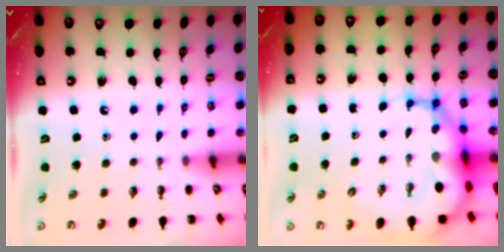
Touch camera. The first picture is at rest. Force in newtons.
{"total": 14.3, "press": 13.8, "slide": 4.0}